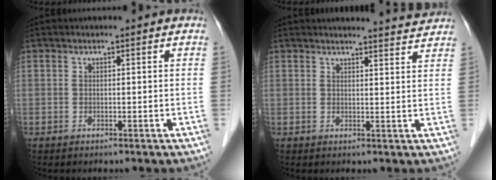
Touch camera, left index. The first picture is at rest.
{"total": 5.4, "force": [5.4, -0.3, 0.3], "torque": [-0.012, -0.007, 0.055]}